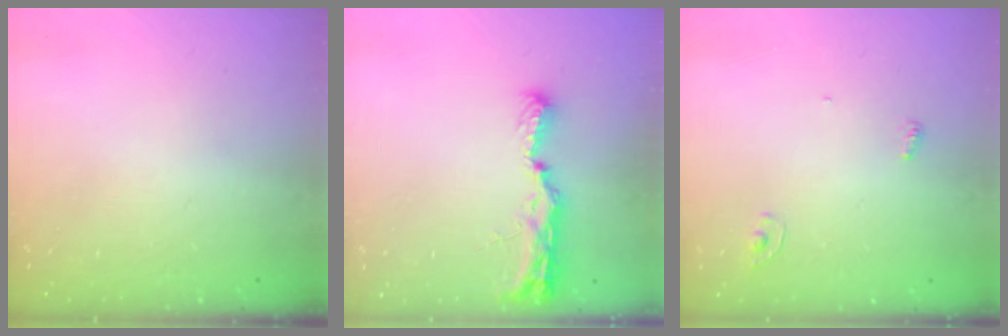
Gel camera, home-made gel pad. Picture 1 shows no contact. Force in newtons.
{"total": 11.0, "press": 9.9, "slide": 5.0}
{"total": 3.6, "press": 3.5, "slide": 0.3}